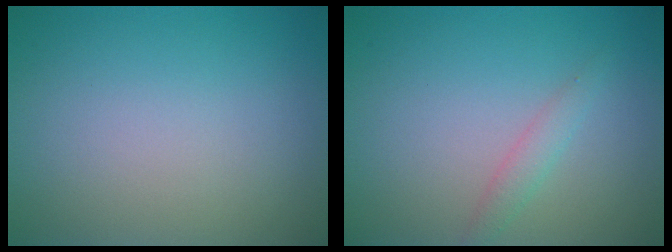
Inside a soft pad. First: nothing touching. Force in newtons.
{"total": 1.3, "press": 1.3, "slide": 0.0}